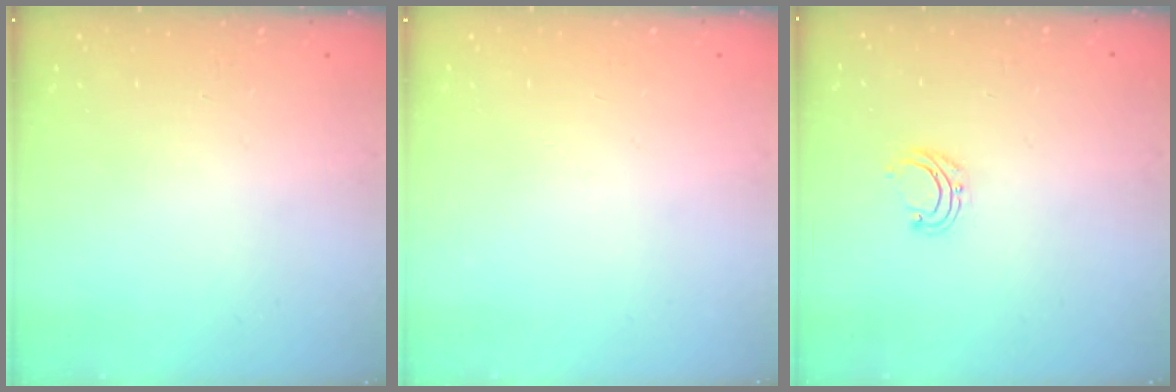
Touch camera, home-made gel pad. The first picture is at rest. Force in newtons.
{"total": 0.0}
{"total": 4.6, "press": 4.5, "slide": 0.5}